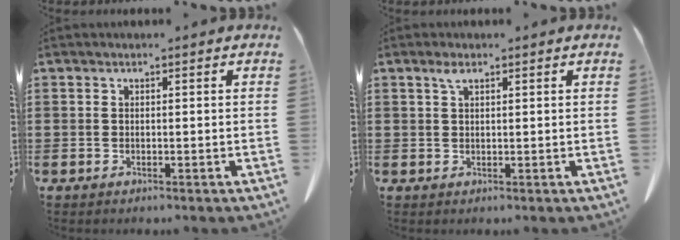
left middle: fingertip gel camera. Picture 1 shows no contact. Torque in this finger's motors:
{"motor_torque": [0.90, 0.59, 0.14, 0.03]}